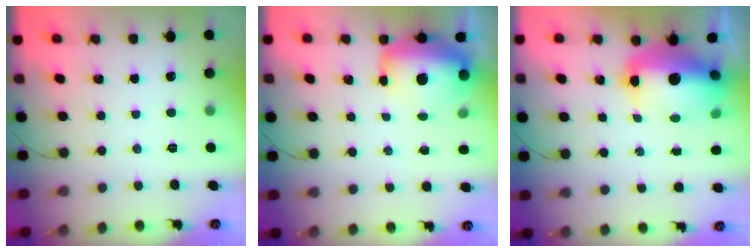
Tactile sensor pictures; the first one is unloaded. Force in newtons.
{"total": 19.2, "press": 15.8, "slide": 11.0}
{"total": 20.6, "press": 16.5, "slide": 12.3}